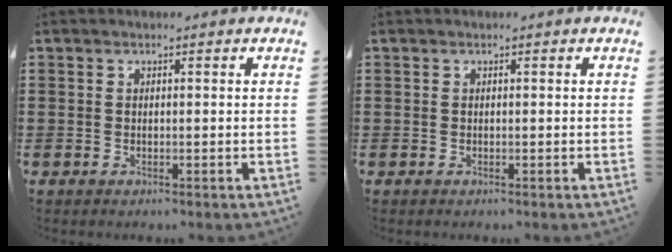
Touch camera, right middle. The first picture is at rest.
{"total": 0.0}